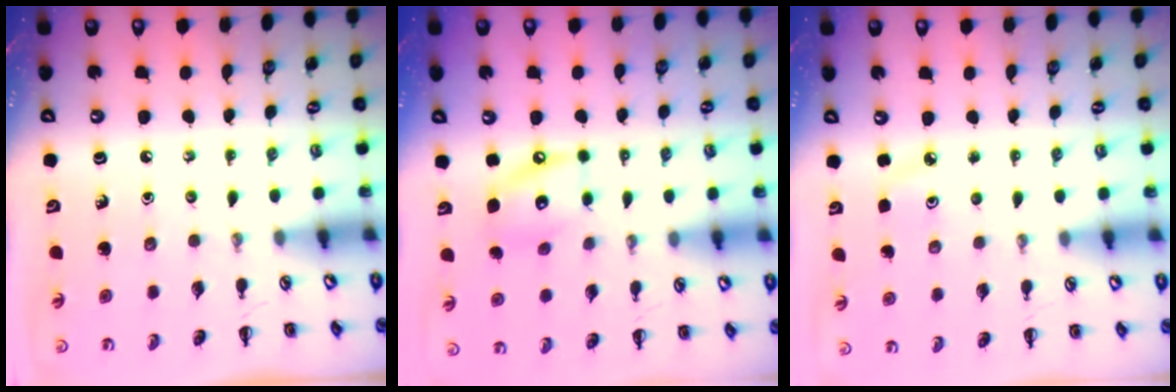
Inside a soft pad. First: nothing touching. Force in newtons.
{"total": 9.9, "press": 9.8, "slide": 1.4}
{"total": 4.0, "press": 3.8, "slide": 1.3}